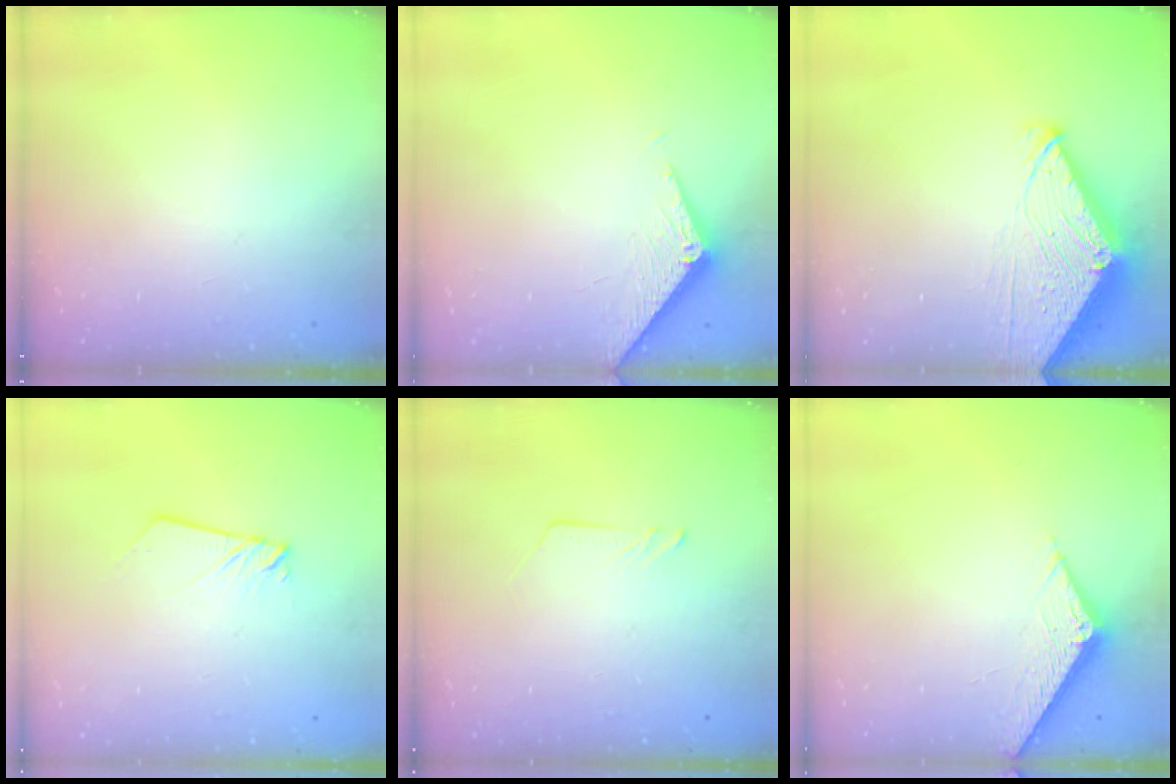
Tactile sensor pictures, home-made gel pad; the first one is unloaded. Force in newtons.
{"total": 4.0, "press": 4.0, "slide": 0.1}
{"total": 7.1, "press": 7.1, "slide": 0.8}
{"total": 2.0, "press": 2.0, "slide": 0.2}
{"total": 1.2, "press": 1.2, "slide": 0.1}
{"total": 7.4, "press": 7.4, "slide": 0.2}